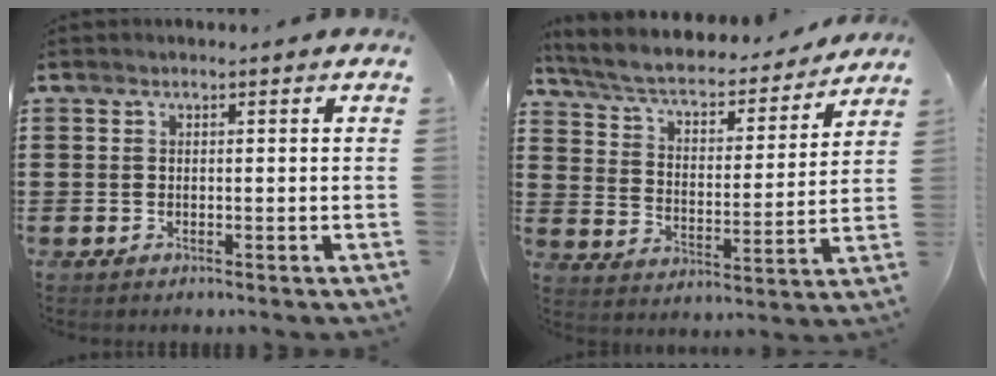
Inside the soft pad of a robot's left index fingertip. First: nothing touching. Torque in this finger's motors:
{"motor_torque": [1.03, -1.11, 0.04, -0.09]}